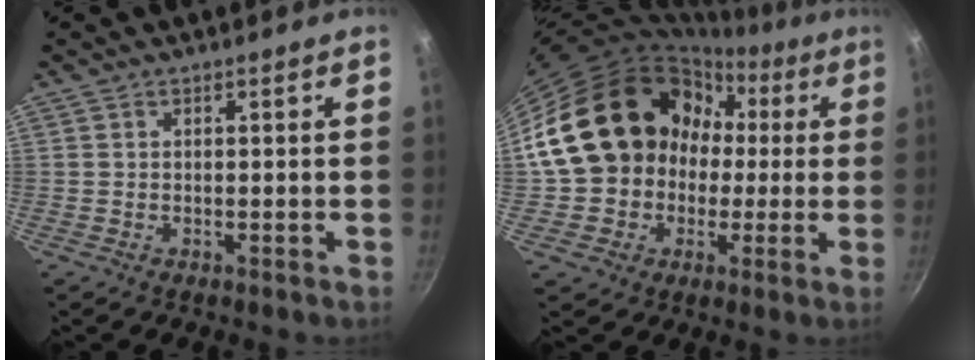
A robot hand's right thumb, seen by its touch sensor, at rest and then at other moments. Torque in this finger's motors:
{"motor_torque": [-0.60, 4.18, 2.57, -0.13, 0.81]}